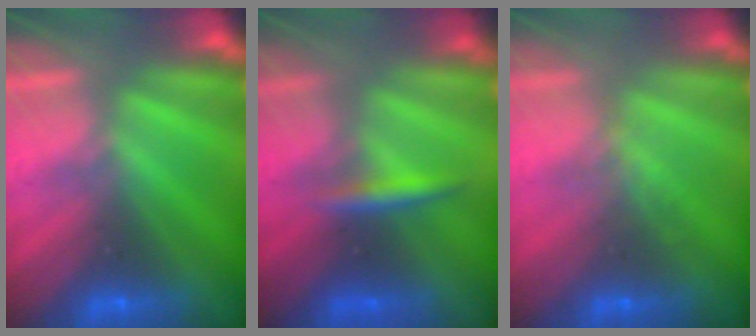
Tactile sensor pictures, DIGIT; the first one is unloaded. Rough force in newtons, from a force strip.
{"total": 2.5}
{"total": 1.4}